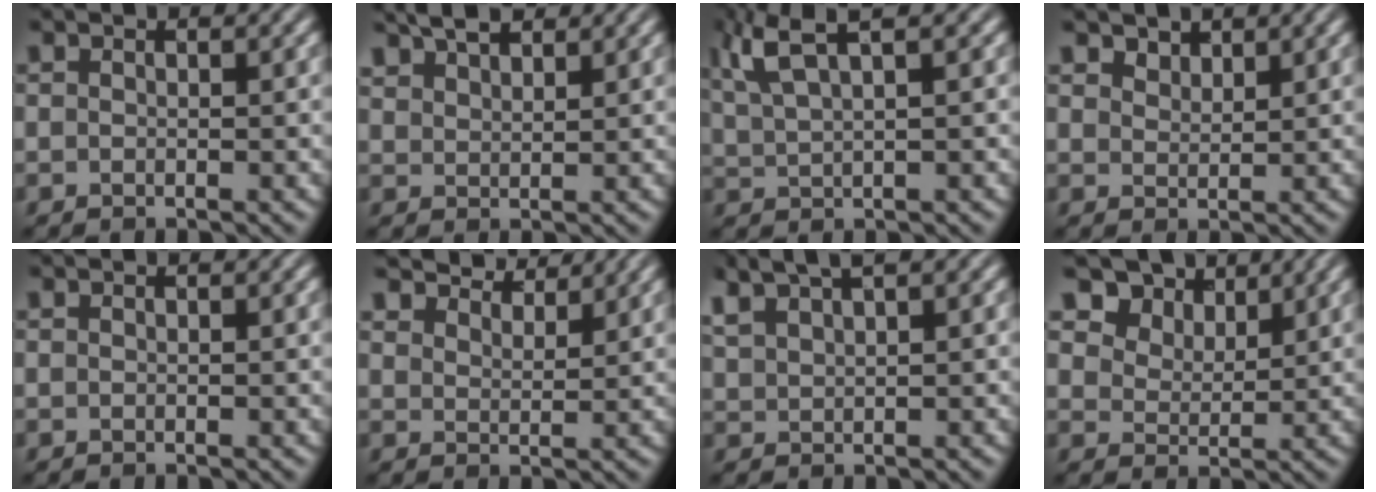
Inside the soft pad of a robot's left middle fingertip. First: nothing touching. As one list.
[{"total": 3.7, "force": [3.2, 1.2, 1.6], "torque": [-0.030, 0.011, 0.057]}, {"total": 4.6, "force": [2.8, 1.1, 3.4], "torque": [-0.073, 0.016, 0.059]}, {"total": 1.7, "force": [1.5, 0.6, 0.3], "torque": [-0.010, -0.002, 0.032]}, {"total": 0.0}, {"total": 5.1, "force": [4.9, 0.9, 1.2], "torque": [-0.032, -0.001, 0.084]}, {"total": 4.0, "force": [3.1, 0.8, 2.3], "torque": [-0.050, 0.017, 0.064]}, {"total": 6.1, "force": [4.6, 3.4, 2.1], "torque": [-0.061, -0.014, 0.087]}]